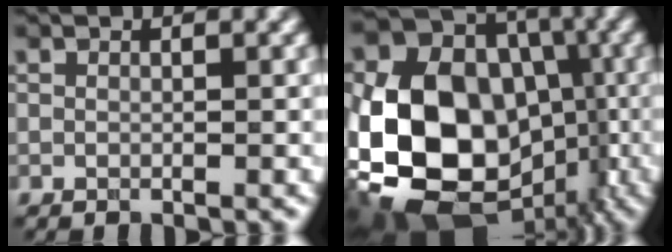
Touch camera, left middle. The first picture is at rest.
{"total": 17.0, "force": [-3.7, 13.4, 9.9], "torque": [-0.204, -0.008, -0.067]}